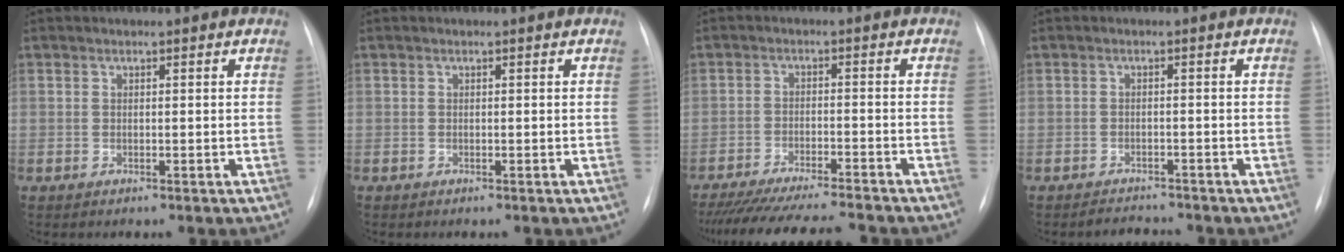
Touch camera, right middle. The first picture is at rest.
{"total": 0.0}
{"total": 16.7, "force": [-15.0, 1.1, 7.1], "torque": [-0.123, -0.033, -0.217]}
{"total": 2.3, "force": [-2.3, 0.5, -0.2], "torque": [0.002, -0.007, -0.031]}